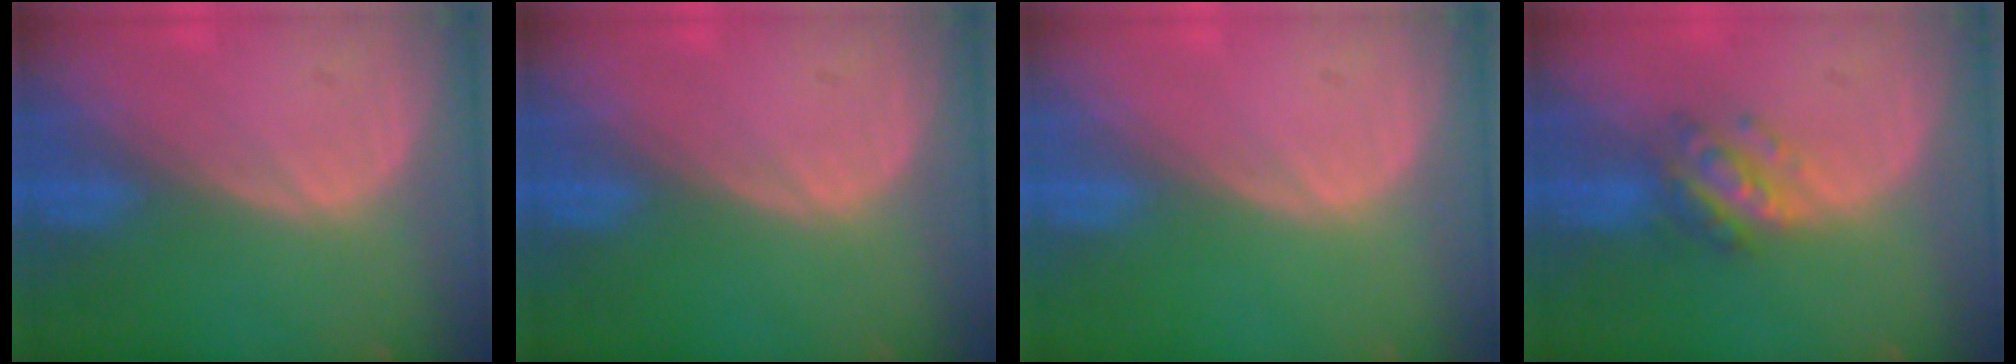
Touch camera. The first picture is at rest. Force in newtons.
{"total": 0.0}
{"total": 0.0}
{"total": 5.6, "press": 5.0, "slide": 2.5}